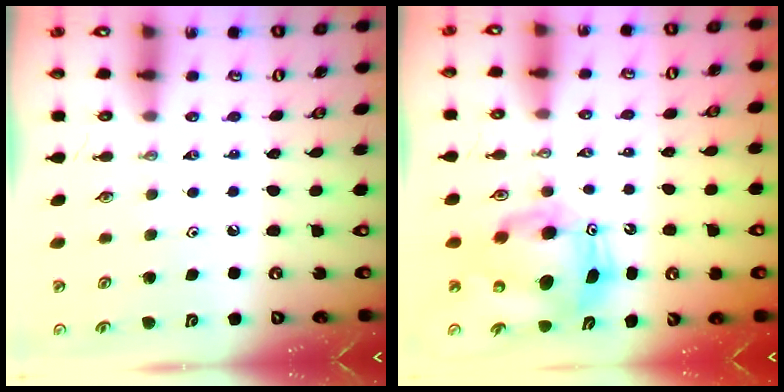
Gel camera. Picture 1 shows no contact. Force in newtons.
{"total": 10.1, "press": 9.9, "slide": 2.0}